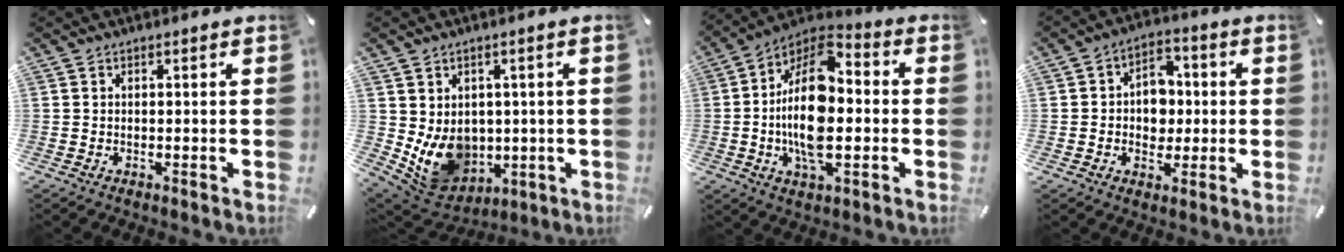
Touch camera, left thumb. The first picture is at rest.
{"total": 10.2, "force": [0.2, 9.2, 4.4], "torque": [-0.092, -0.028, 0.014]}
{"total": 18.5, "force": [-1.9, 10.0, 15.4], "torque": [-0.309, 0.001, -0.038]}
{"total": 8.4, "force": [-0.5, 7.2, 4.3], "torque": [-0.059, 0.010, -0.010]}